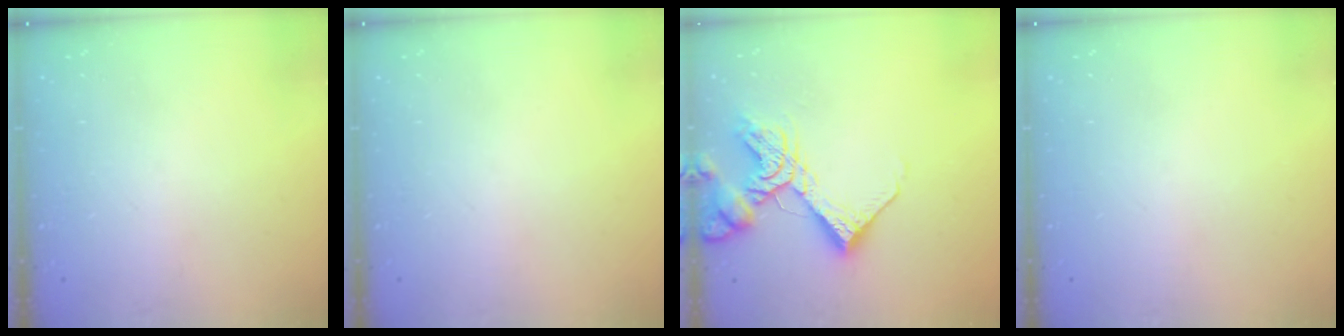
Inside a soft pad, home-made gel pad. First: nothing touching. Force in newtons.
{"total": 0.0}
{"total": 13.7, "press": 13.6, "slide": 1.6}
{"total": 0.0}